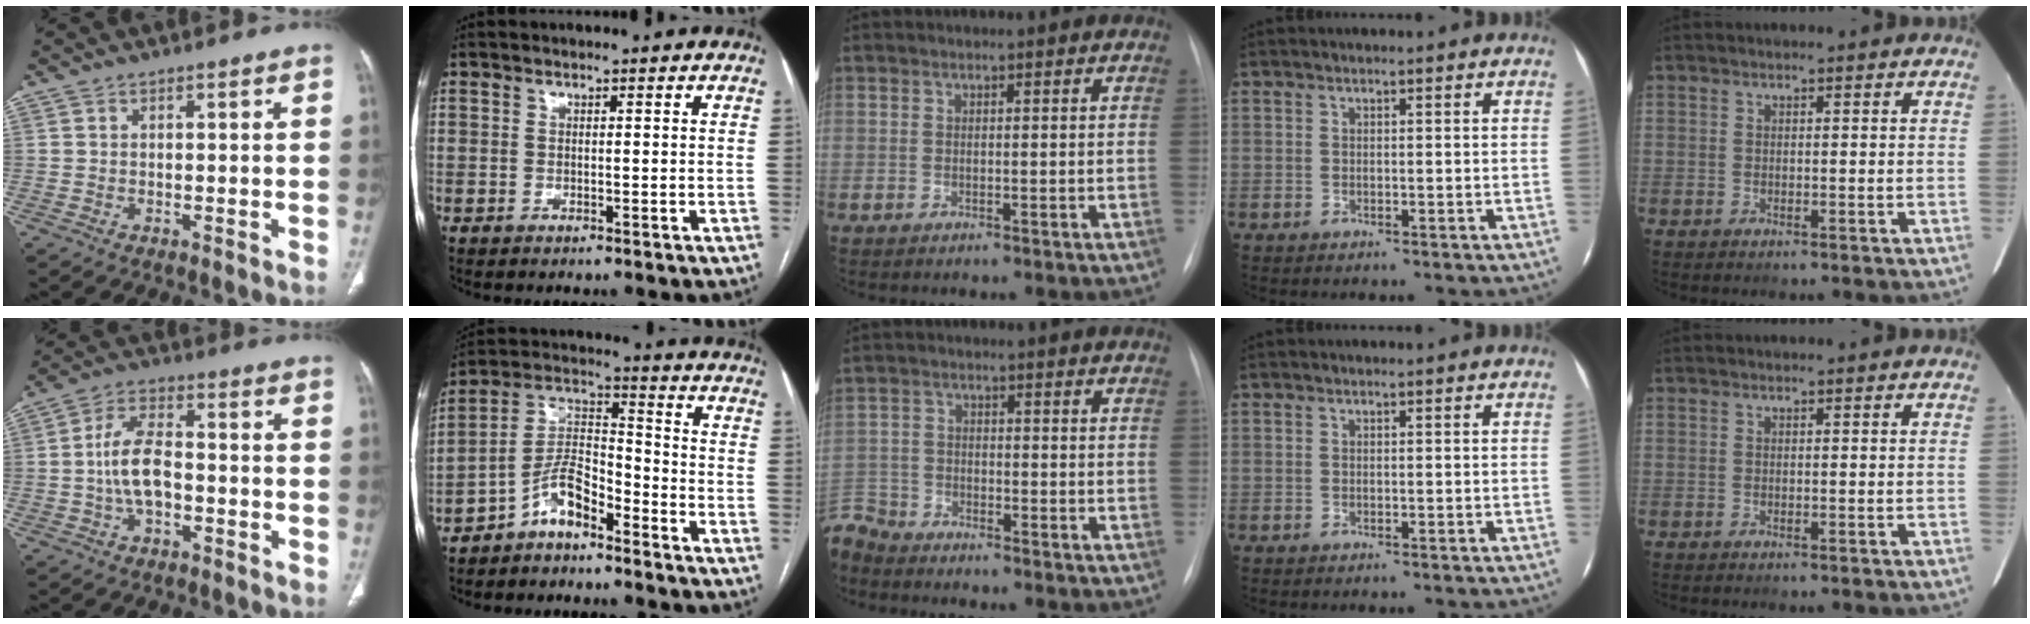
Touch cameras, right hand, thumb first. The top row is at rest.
{"thumb": {"total": 9.2, "force": [-1.7, 5.1, 7.4], "torque": [-0.140, 0.031, -0.036]}, "index": {"total": 7.5, "force": [-5.3, 2.6, 4.7], "torque": [-0.100, 0.019, -0.103]}, "middle": {"total": 7.5, "force": [-7.1, 2.3, 0.9], "torque": [-0.020, -0.005, -0.130]}}